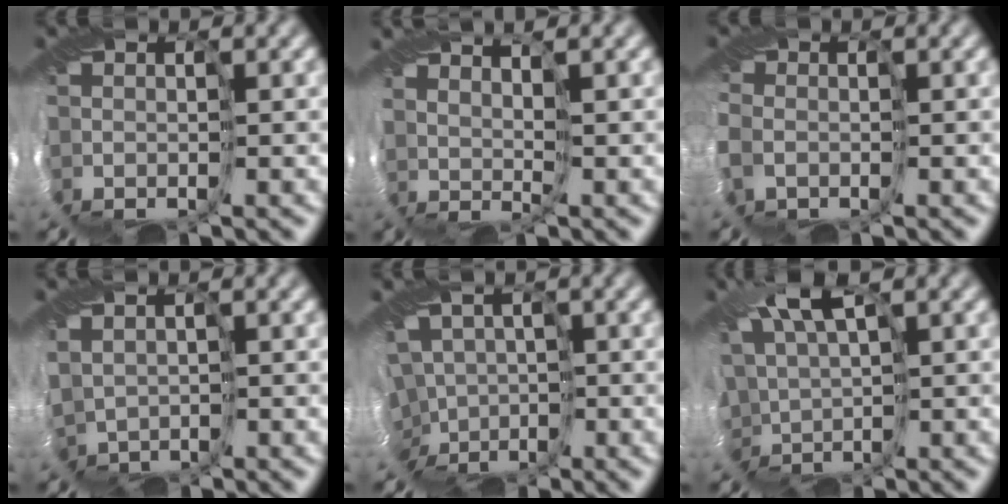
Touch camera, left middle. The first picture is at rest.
{"total": 2.9, "force": [2.6, -1.1, -0.6], "torque": [0.007, 0.006, 0.039]}
{"total": 4.0, "force": [-0.3, 3.6, 1.6], "torque": [-0.061, 0.001, -0.006]}
{"total": 1.9, "force": [1.0, 1.5, 0.5], "torque": [-0.021, 0.003, 0.021]}
{"total": 6.8, "force": [-0.8, 6.0, 3.2], "torque": [-0.045, 0.003, -0.028]}
{"total": 4.8, "force": [2.6, 2.5, 3.2], "torque": [-0.095, 0.006, 0.050]}